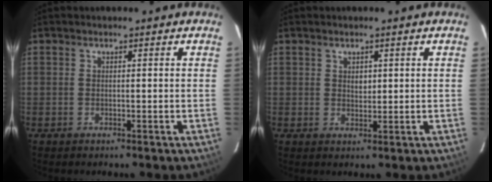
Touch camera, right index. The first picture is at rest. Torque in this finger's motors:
{"motor_torque": [0.21, 0.15, 0.14, 0.04]}